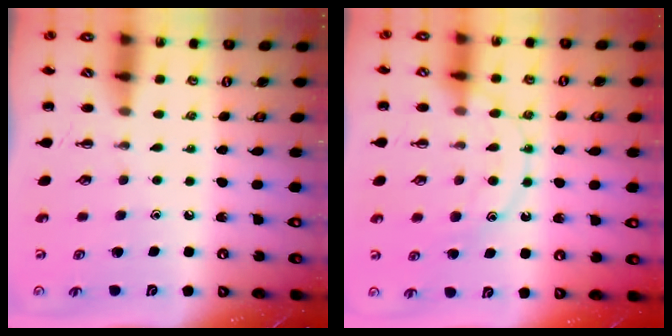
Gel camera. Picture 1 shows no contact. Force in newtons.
{"total": 11.5, "press": 11.5, "slide": 0.6}